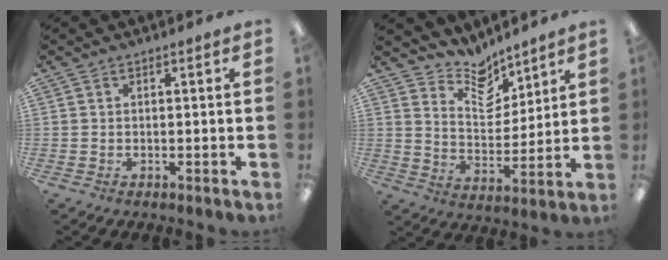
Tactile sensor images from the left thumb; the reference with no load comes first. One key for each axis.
{"total": 9.7, "fx": 8.4, "fy": 4.2, "fz": 2.4, "tx": -0.042, "ty": -0.061, "tz": 0.156}